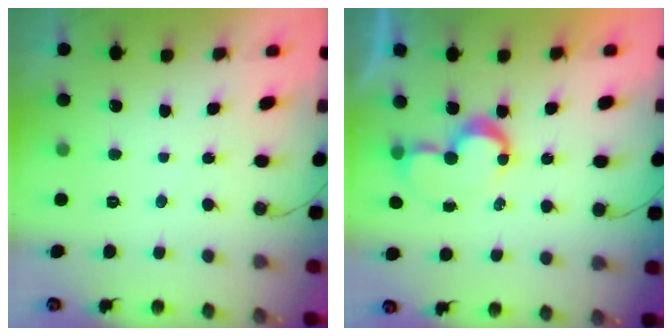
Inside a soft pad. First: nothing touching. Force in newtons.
{"total": 7.8, "press": 7.3, "slide": 2.8}